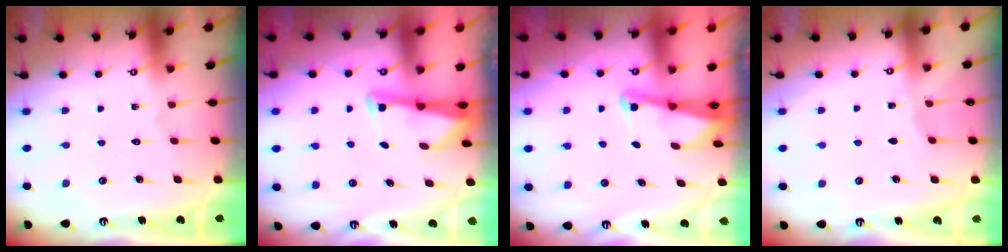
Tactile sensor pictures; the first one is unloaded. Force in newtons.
{"total": 2.5, "press": 2.5, "slide": 0.3}
{"total": 2.2, "press": 2.2, "slide": 0.3}
{"total": 1.8, "press": 1.8, "slide": 0.3}